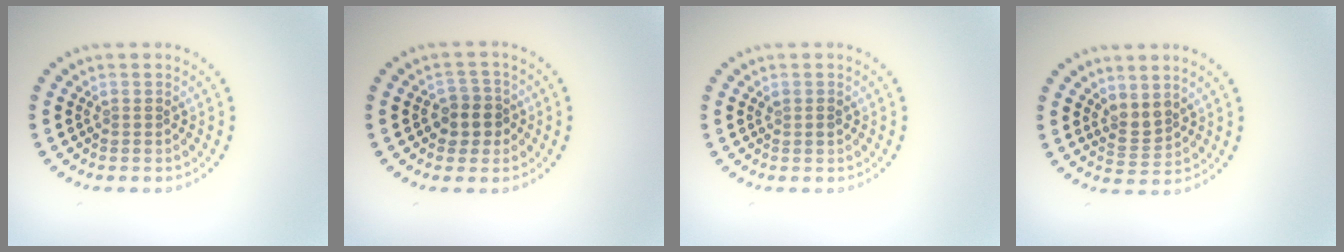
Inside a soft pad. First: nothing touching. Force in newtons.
{"total": 2.6, "press": 2.4, "slide": 0.9}
{"total": 0.7, "press": 0.7, "slide": 0.2}
{"total": 1.9, "press": 1.6, "slide": 1.1}